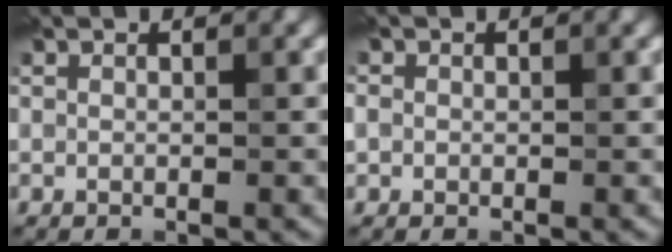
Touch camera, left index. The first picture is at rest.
{"total": 2.3, "force": [0.4, 2.1, 1.0], "torque": [-0.007, 0.019, -0.016]}